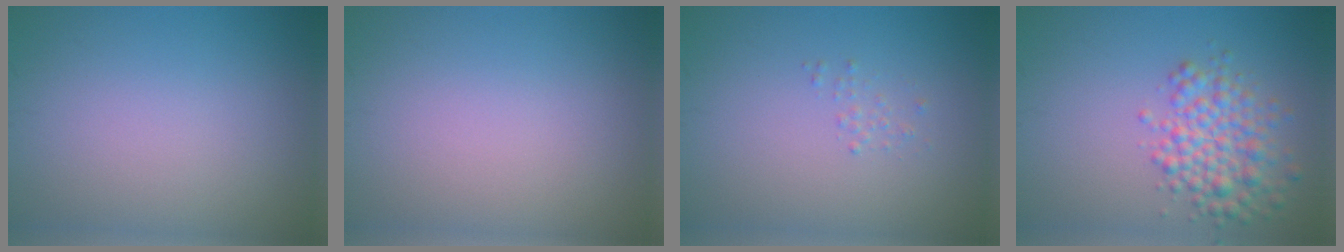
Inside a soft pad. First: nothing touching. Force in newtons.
{"total": 0.0}
{"total": 0.6, "press": 0.6, "slide": 0.1}
{"total": 4.5, "press": 4.5, "slide": 0.2}